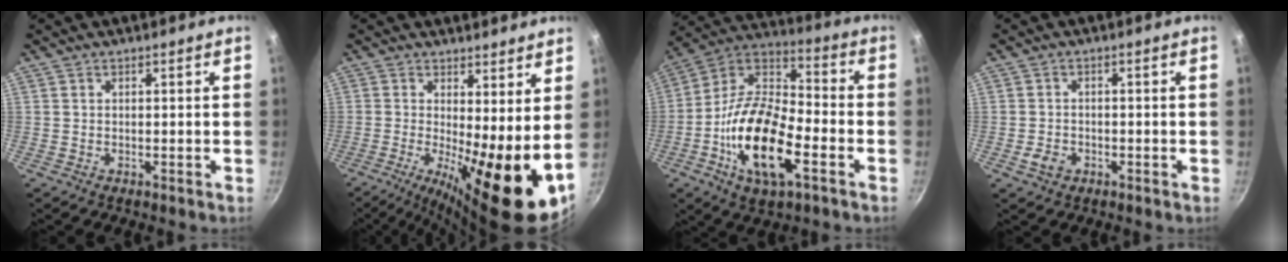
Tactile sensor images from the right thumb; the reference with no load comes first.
{"total": 13.2, "force": [-0.5, 3.5, 12.7], "torque": [-0.187, -0.013, -0.008]}
{"total": 20.6, "force": [-6.9, 9.2, 17.1], "torque": [-0.315, 0.032, -0.144]}
{"total": 3.0, "force": [-1.4, 2.2, 1.5], "torque": [-0.025, 0.009, -0.022]}